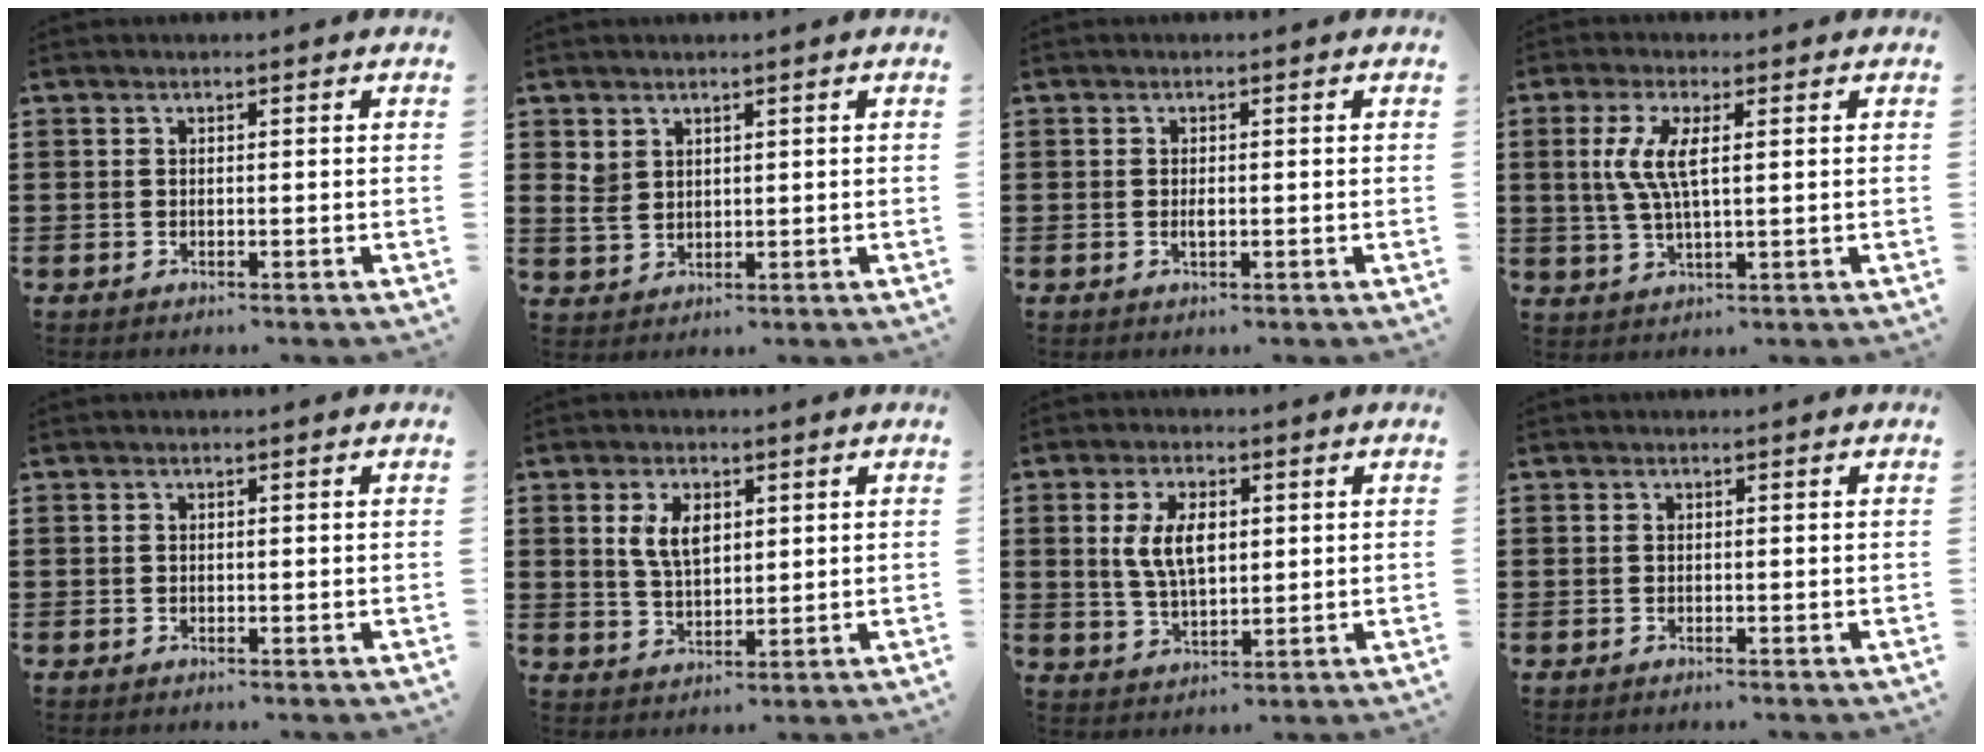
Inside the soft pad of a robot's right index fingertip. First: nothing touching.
{"total": 2.6, "force": [1.7, 1.8, 0.9], "torque": [-0.025, 0.006, 0.032]}
{"total": 1.2, "force": [-0.2, 0.5, 1.1], "torque": [-0.022, -0.001, -0.003]}
{"total": 5.8, "force": [1.3, 1.5, 5.5], "torque": [-0.132, -0.005, 0.014]}
{"total": 0.0}
{"total": 5.3, "force": [1.9, 2.9, 4.1], "torque": [-0.089, 0.011, 0.032]}
{"total": 6.7, "force": [1.3, 3.3, 5.7], "torque": [-0.117, 0.006, 0.018]}
{"total": 0.0}